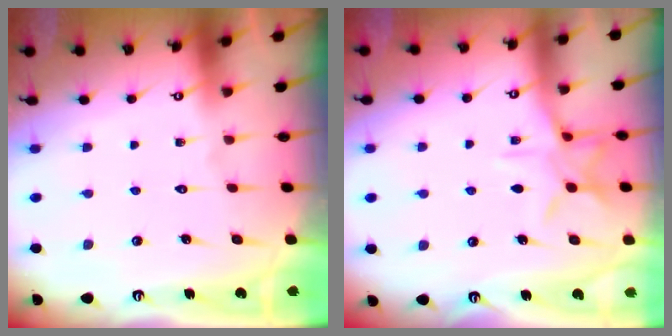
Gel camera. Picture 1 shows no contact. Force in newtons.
{"total": 9.5, "press": 9.5, "slide": 0.6}